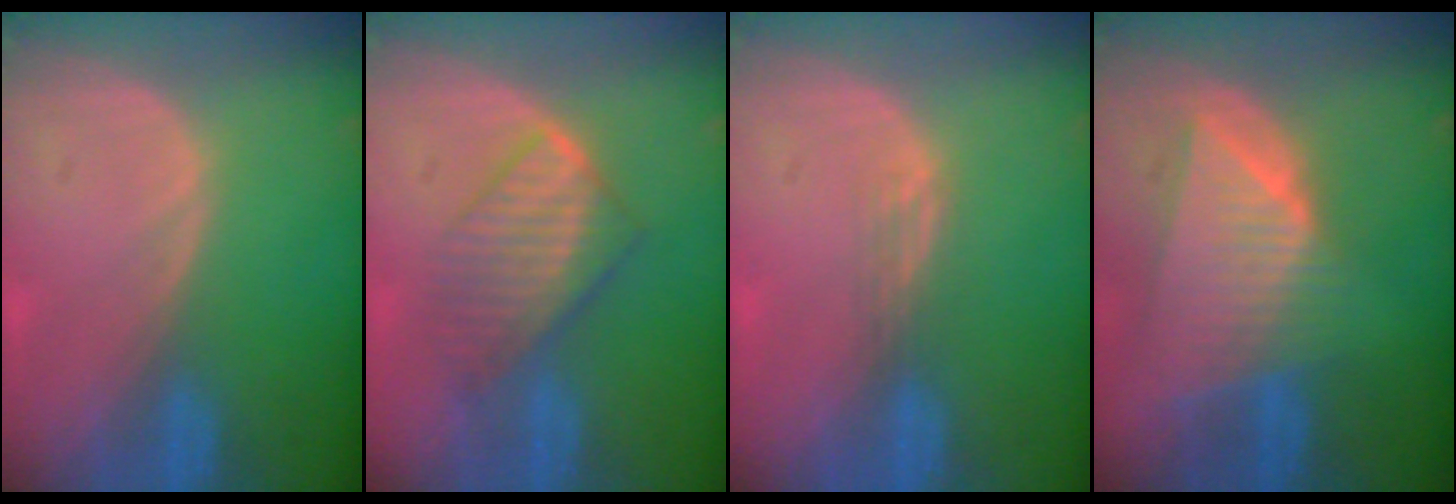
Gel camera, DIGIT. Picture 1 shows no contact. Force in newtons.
{"total": 6.7, "press": 6.4, "slide": 1.9}
{"total": 1.8, "press": 1.3, "slide": 1.2}
{"total": 9.2, "press": 8.2, "slide": 4.2}